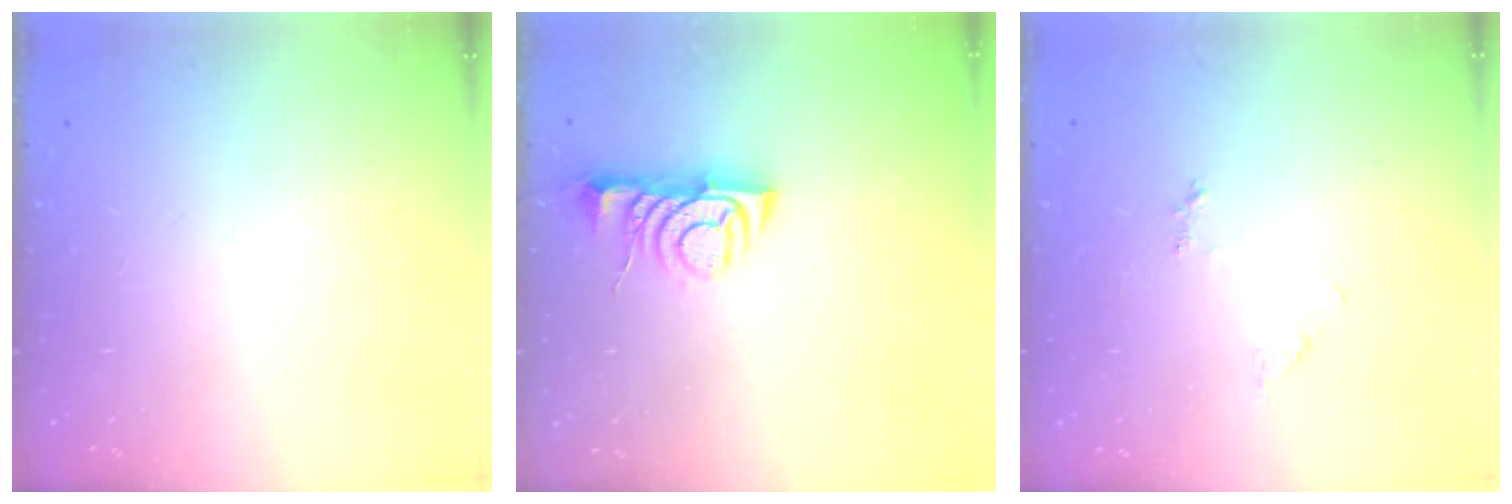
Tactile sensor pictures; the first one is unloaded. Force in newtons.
{"total": 5.5, "press": 5.4, "slide": 0.7}
{"total": 4.1, "press": 4.0, "slide": 0.4}